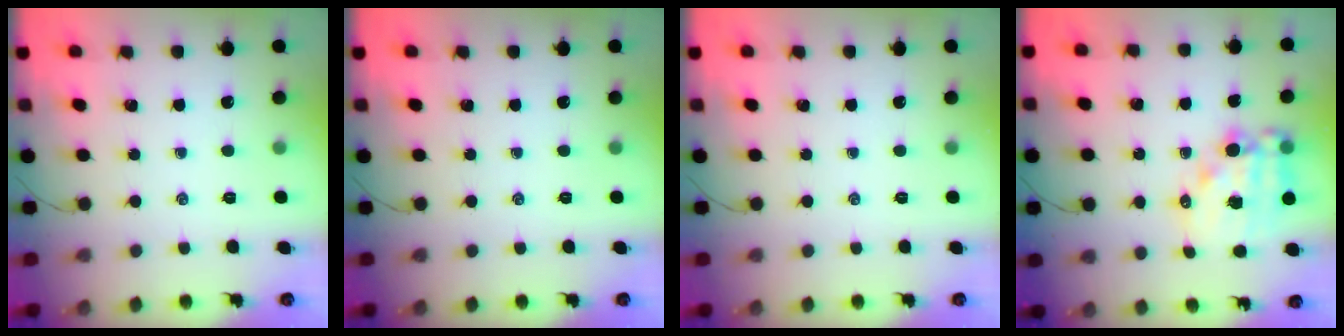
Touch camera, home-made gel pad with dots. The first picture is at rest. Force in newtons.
{"total": 0.0}
{"total": 0.0}
{"total": 13.5, "press": 13.2, "slide": 3.1}